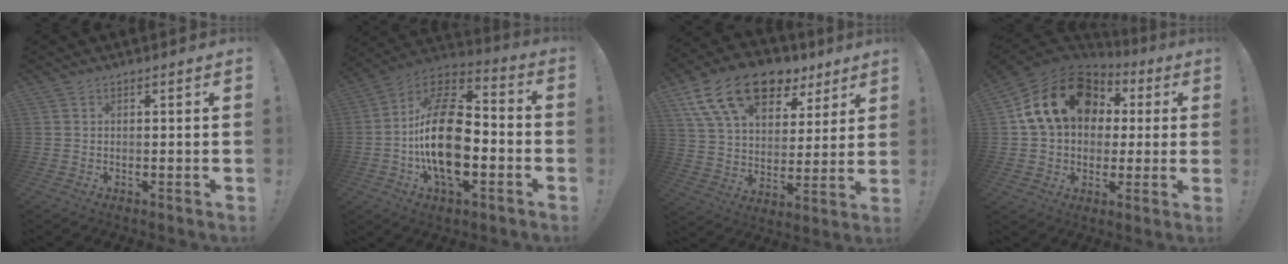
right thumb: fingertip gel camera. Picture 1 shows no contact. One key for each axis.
{"total": 23.1, "fx": -3.3, "fy": 12.7, "fz": 19.1, "tx": -0.352, "ty": 0.019, "tz": -0.055}
{"total": 19.4, "fx": 11.9, "fy": 11.2, "fz": 10.6, "tx": -0.171, "ty": -0.065, "tz": 0.216}
{"total": 21.5, "fx": 6.6, "fy": 15.4, "fz": 13.5, "tx": -0.221, "ty": -0.005, "tz": 0.128}